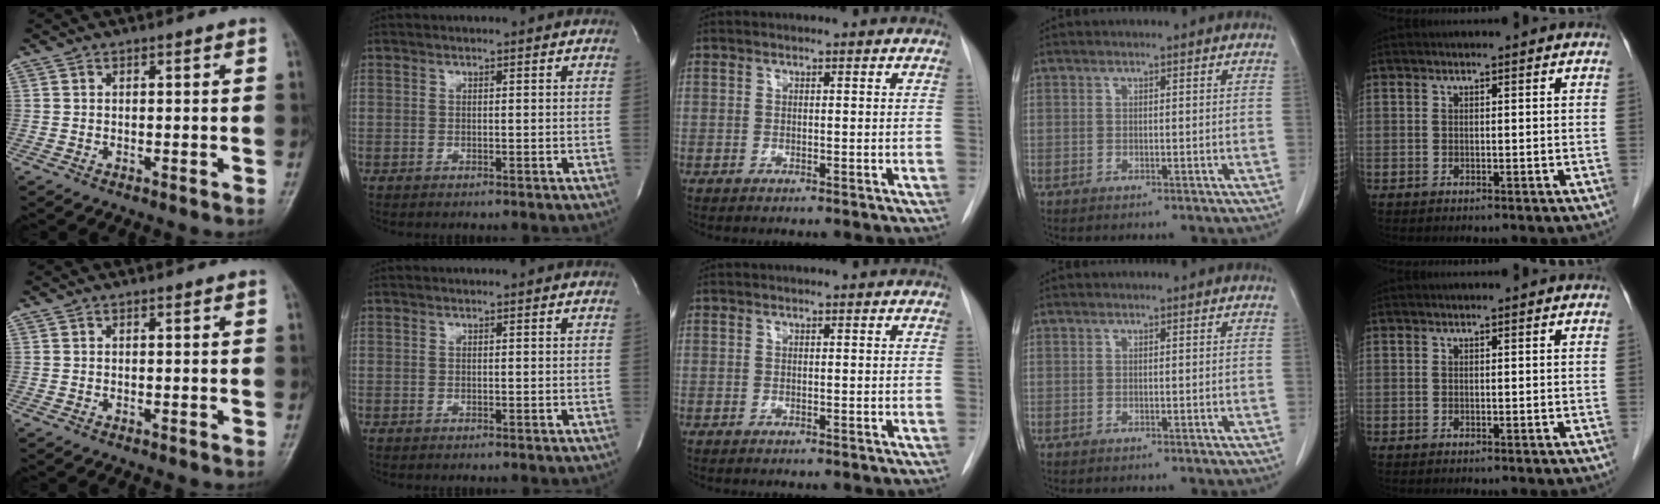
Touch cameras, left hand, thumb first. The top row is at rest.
{}